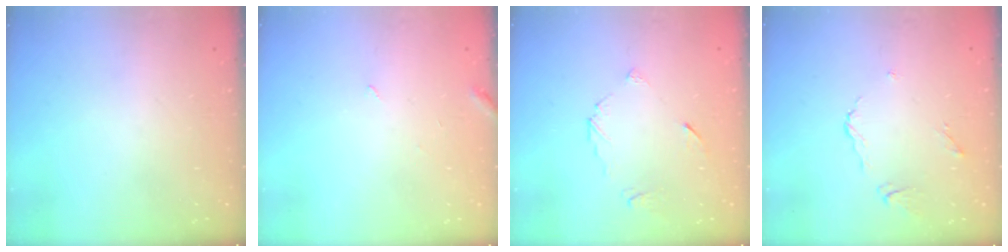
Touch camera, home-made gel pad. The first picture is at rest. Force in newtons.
{"total": 3.0, "press": 3.0, "slide": 0.2}
{"total": 4.9, "press": 4.8, "slide": 0.6}
{"total": 5.0, "press": 5.0, "slide": 0.3}